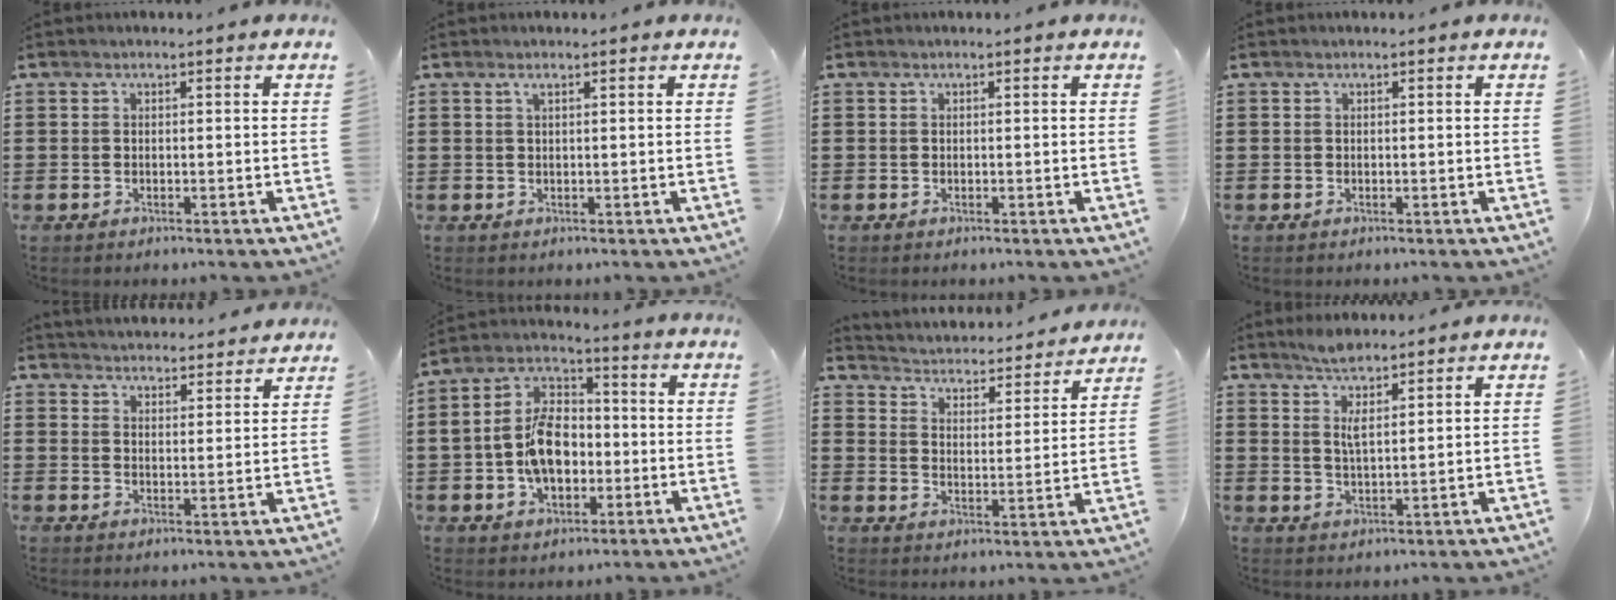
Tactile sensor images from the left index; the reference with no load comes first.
{"total": 0.8, "force": [0.4, 0.1, 0.7], "torque": [-0.015, 0.001, 0.008]}
{"total": 0.0}
{"total": 0.0}
{"total": 3.8, "force": [3.8, -0.2, -0.3], "torque": [-0.008, -0.022, 0.068]}
{"total": 9.8, "force": [-1.6, 6.6, 7.1], "torque": [-0.166, 0.014, -0.032]}
{"total": 2.7, "force": [2.7, 0.1, -0.2], "torque": [-0.017, -0.033, 0.035]}
{"total": 4.0, "force": [2.9, 0.9, 2.7], "torque": [-0.059, 0.004, 0.052]}